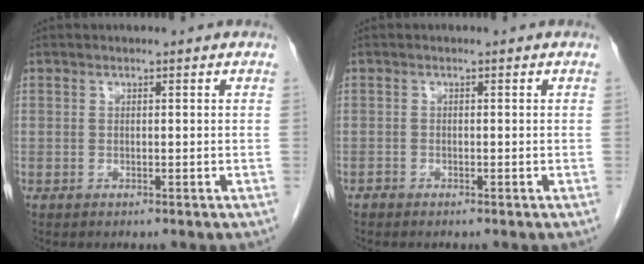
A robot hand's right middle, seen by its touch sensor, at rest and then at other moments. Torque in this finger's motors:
{"motor_torque": [-0.04, 0.04, -0.01, 0.01]}